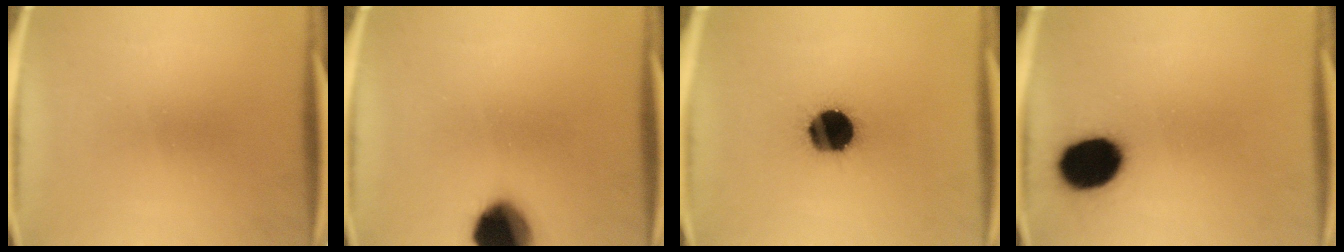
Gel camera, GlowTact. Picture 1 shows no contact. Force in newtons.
{"total": 14.7}
{"total": 16.5}
{"total": 14.5}